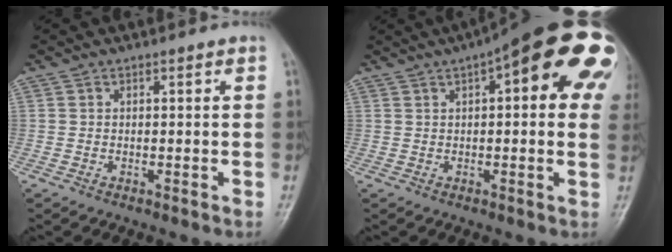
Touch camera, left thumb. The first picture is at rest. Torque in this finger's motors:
{"motor_torque": [2.38, 2.40, 1.39, -1.38, 0.30]}